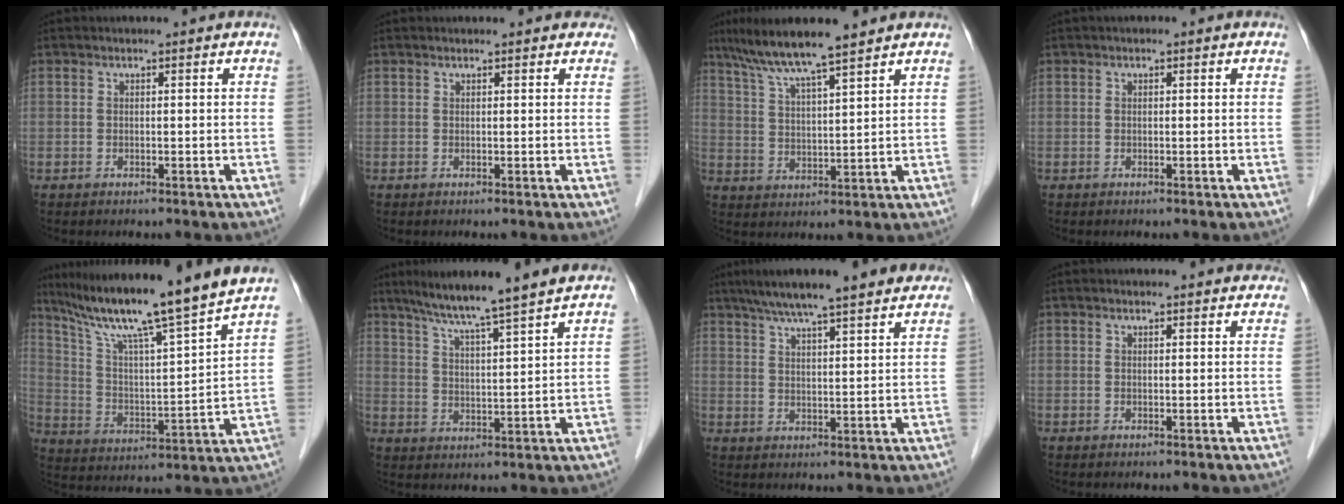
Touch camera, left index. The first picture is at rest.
{"total": 2.1, "force": [1.9, 0.8, 0.4], "torque": [-0.002, 0.012, 0.013]}
{"total": 9.1, "force": [7.3, -0.4, 5.3], "torque": [-0.094, 0.020, 0.130]}
{"total": 0.0}
{"total": 19.2, "force": [15.9, -1.9, 10.6], "torque": [-0.178, -0.018, 0.253]}
{"total": 10.1, "force": [8.4, -1.7, 5.3], "torque": [-0.087, 0.008, 0.136]}
{"total": 14.5, "force": [11.9, 1.3, 8.2], "torque": [-0.129, 0.035, 0.165]}
{"total": 5.5, "force": [5.3, 1.0, 1.2], "torque": [-0.005, 0.012, 0.046]}